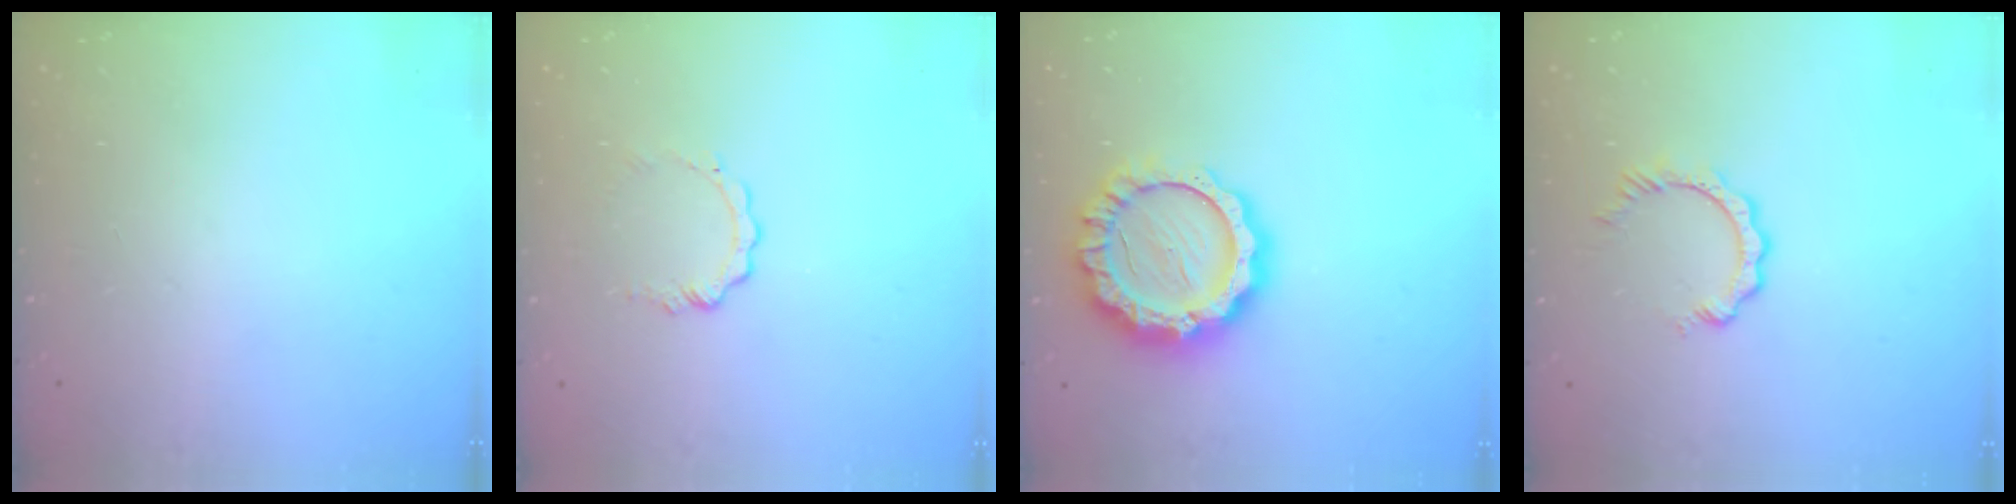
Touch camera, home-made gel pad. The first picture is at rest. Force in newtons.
{"total": 3.9, "press": 3.9, "slide": 0.5}
{"total": 15.8, "press": 15.7, "slide": 1.3}
{"total": 2.9, "press": 2.9, "slide": 0.4}